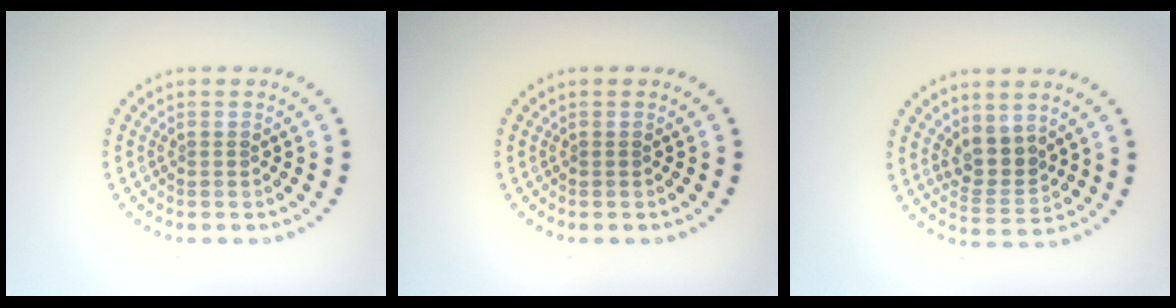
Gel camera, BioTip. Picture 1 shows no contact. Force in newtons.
{"total": 0.0}
{"total": 3.2, "press": 2.7, "slide": 1.7}